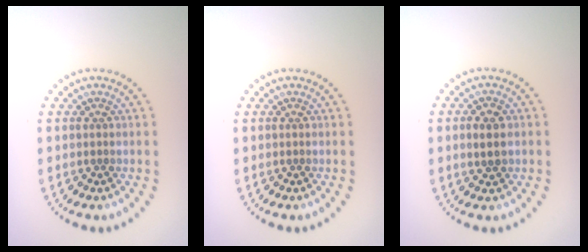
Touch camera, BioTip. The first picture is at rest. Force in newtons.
{"total": 0.0}
{"total": 1.5, "press": 1.5, "slide": 0.1}